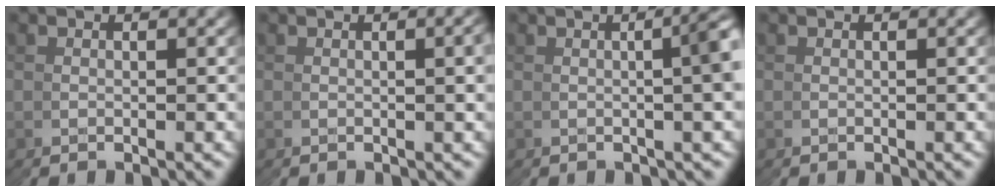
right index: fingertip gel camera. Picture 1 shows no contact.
{"total": 1.1, "force": [0.2, -0.2, 1.0], "torque": [-0.014, 0.004, 0.005]}
{"total": 4.8, "force": [0.7, 1.1, 4.6], "torque": [-0.048, 0.017, 0.009]}
{"total": 0.0}